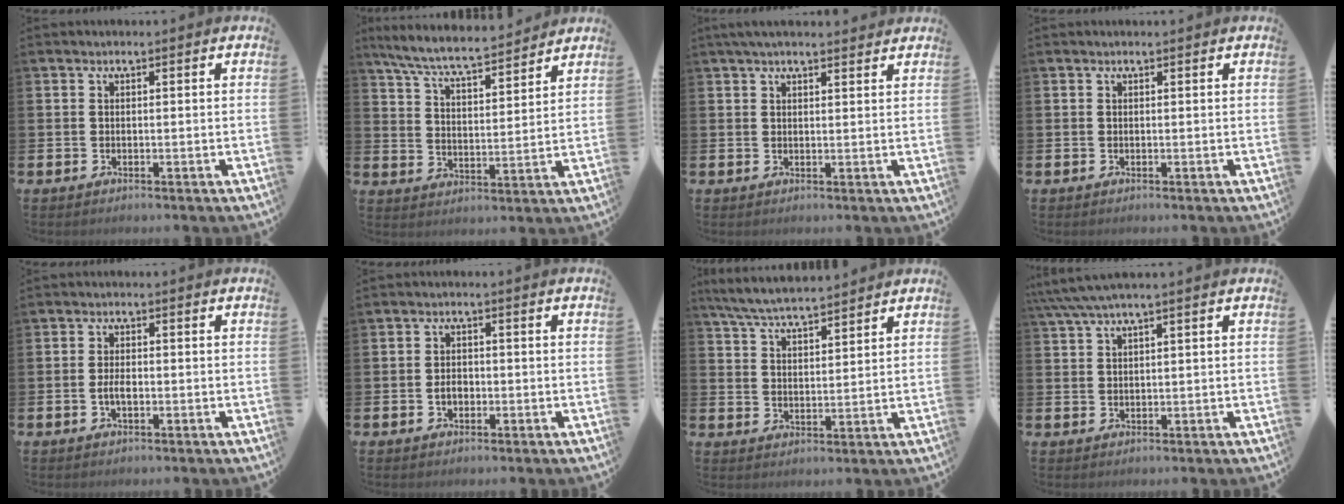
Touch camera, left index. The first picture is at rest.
{"total": 7.4, "force": [6.9, 0.6, 2.6], "torque": [-0.080, -0.042, 0.120]}
{"total": 2.9, "force": [2.6, 0.5, 1.1], "torque": [-0.025, -0.003, 0.047]}
{"total": 0.0}
{"total": 2.1, "force": [-0.5, 1.0, 1.8], "torque": [-0.028, 0.000, -0.011]}
{"total": 2.2, "force": [-0.5, 1.5, 1.5], "torque": [-0.014, -0.001, -0.014]}
{"total": 6.1, "force": [5.9, 0.5, 1.4], "torque": [-0.054, -0.027, 0.107]}
{"total": 3.0, "force": [2.2, 0.0, 2.0], "torque": [-0.046, 0.001, 0.043]}